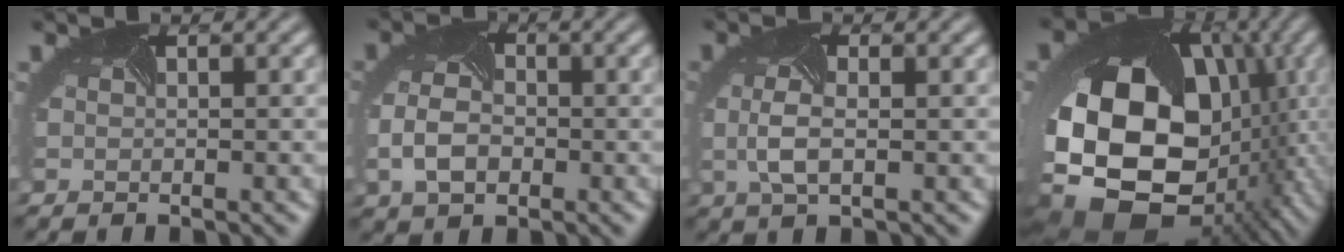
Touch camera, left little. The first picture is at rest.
{"total": 4.2, "force": [-0.9, 2.8, 3.0], "torque": [-0.073, -0.009, -0.017]}
{"total": 2.5, "force": [0.0, 0.7, 2.4], "torque": [-0.065, -0.001, -0.002]}
{"total": 19.0, "force": [-3.8, 13.8, 12.5], "torque": [-0.260, -0.034, -0.057]}